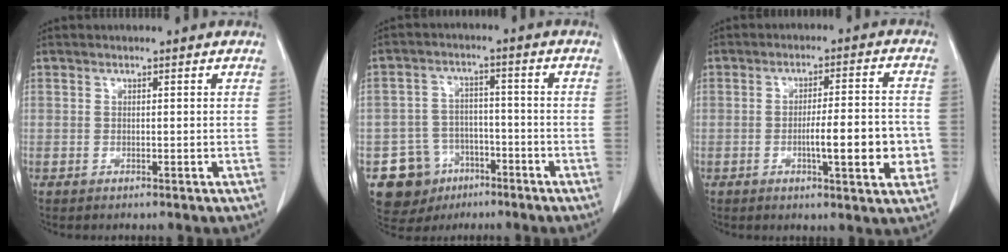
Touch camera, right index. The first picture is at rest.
{"total": 10.3, "force": [-5.1, 8.7, 2.1], "torque": [-0.048, 0.024, -0.068]}
{"total": 10.7, "force": [-2.5, 2.0, 10.2], "torque": [-0.145, 0.010, -0.031]}